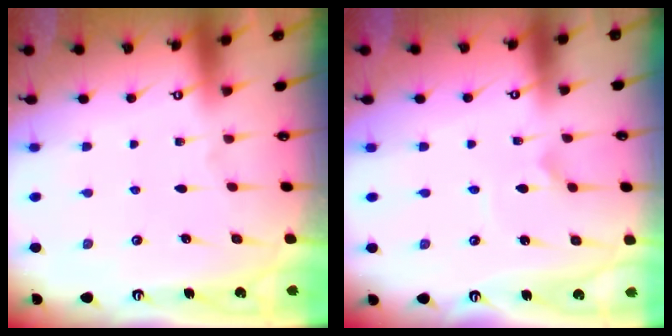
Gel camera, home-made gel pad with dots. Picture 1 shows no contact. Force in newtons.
{"total": 1.6, "press": 1.6, "slide": 0.1}